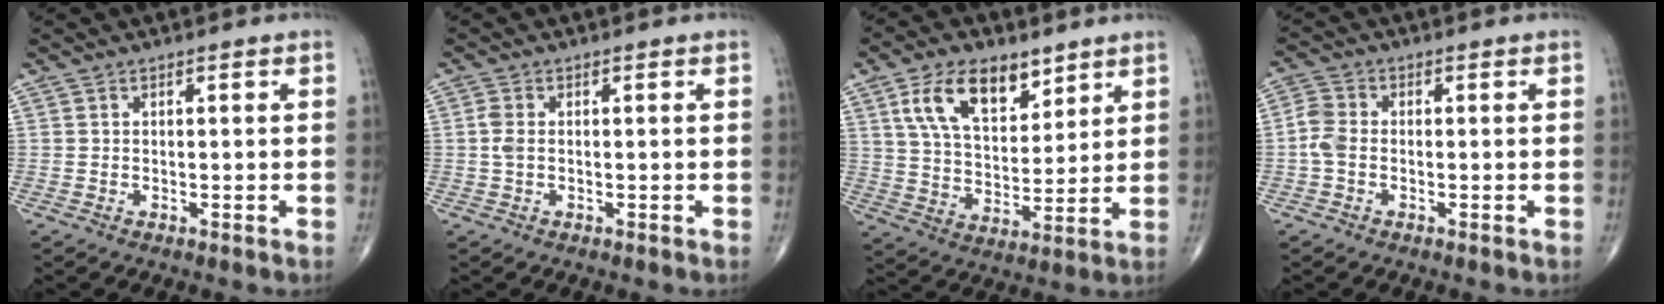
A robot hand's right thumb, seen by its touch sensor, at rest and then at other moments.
{"total": 1.9, "force": [0.0, 1.0, 1.6], "torque": [-0.044, 0.001, -0.003]}
{"total": 13.7, "force": [7.4, 7.3, 8.9], "torque": [-0.130, -0.033, 0.140]}
{"total": 3.8, "force": [-0.8, 2.6, 2.7], "torque": [-0.065, 0.008, -0.025]}